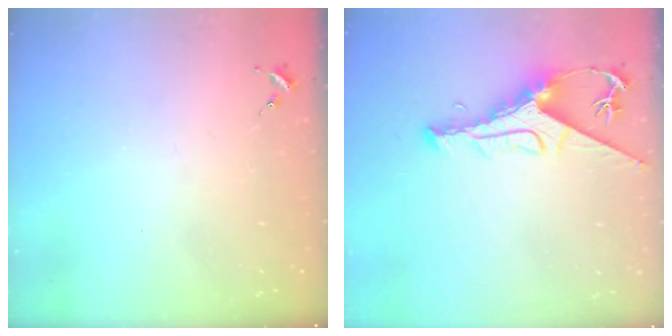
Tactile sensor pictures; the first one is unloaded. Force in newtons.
{"total": 10.2, "press": 10.1, "slide": 1.4}